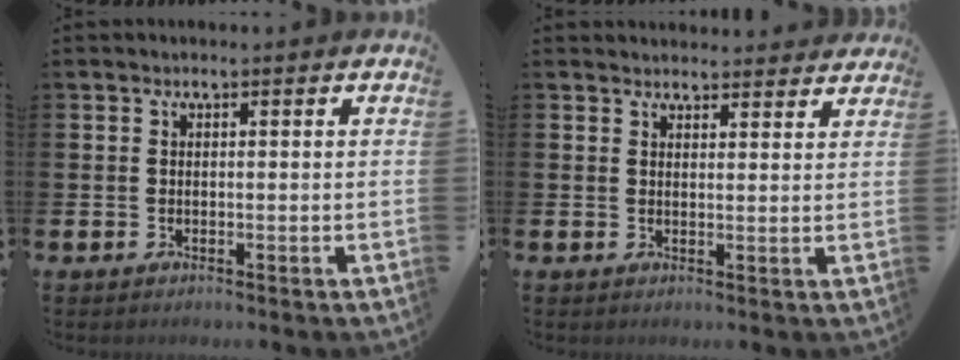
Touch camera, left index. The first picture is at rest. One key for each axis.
{"total": 2.7, "fx": 2.6, "fy": 0.7, "fz": -0.2, "tx": 0.009, "ty": -0.015, "tz": 0.045}